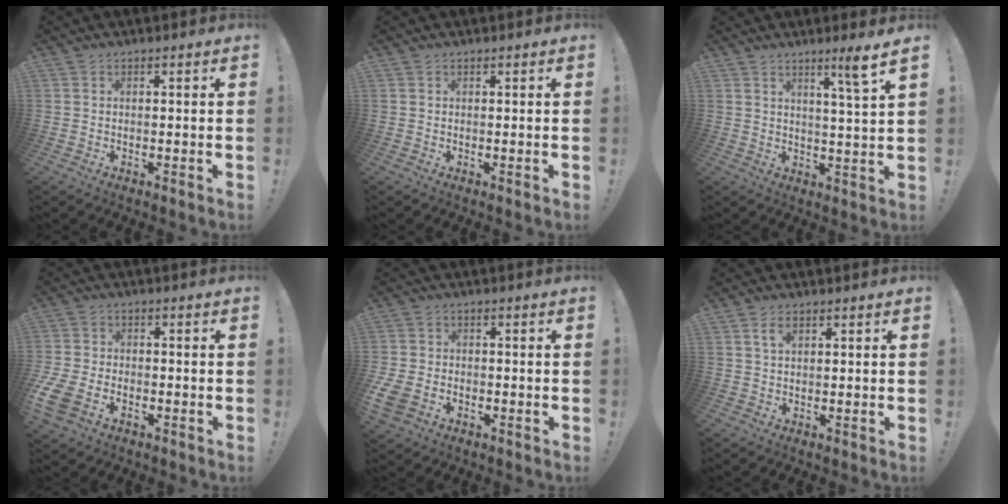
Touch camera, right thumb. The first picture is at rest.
{"total": 0.0}
{"total": 6.8, "force": [3.9, -1.3, 5.3], "torque": [-0.079, -0.028, 0.054]}
{"total": 7.9, "force": [-3.8, 5.4, 4.4], "torque": [-0.098, 0.008, -0.066]}
{"total": 5.9, "force": [-2.3, 4.5, 3.2], "torque": [-0.072, 0.001, -0.038]}
{"total": 2.8, "force": [1.4, 1.3, 2.1], "torque": [-0.038, -0.001, 0.023]}